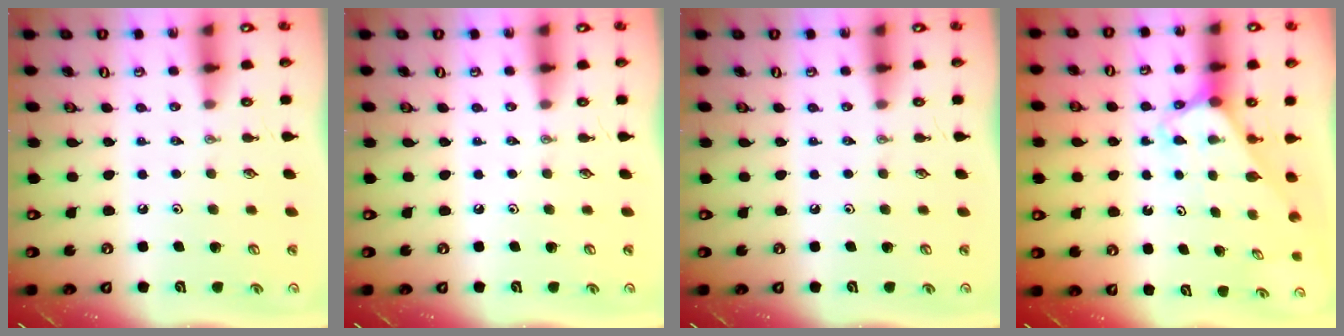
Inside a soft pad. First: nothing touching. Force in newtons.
{"total": 0.0}
{"total": 0.0}
{"total": 2.5, "press": 2.5, "slide": 0.2}